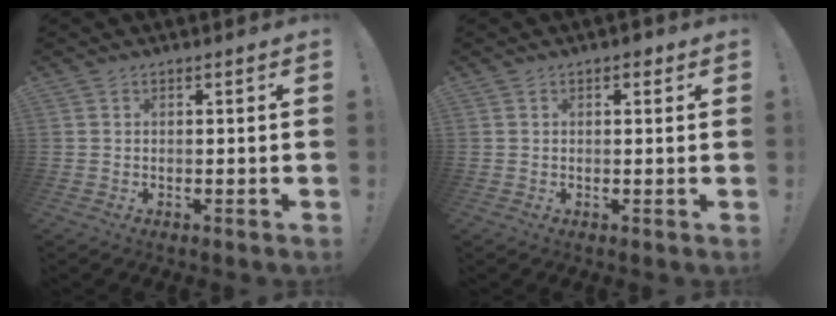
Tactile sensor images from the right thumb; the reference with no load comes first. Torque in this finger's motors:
{"motor_torque": [0.02, 0.08, 0.03, 0.03, 0.03]}